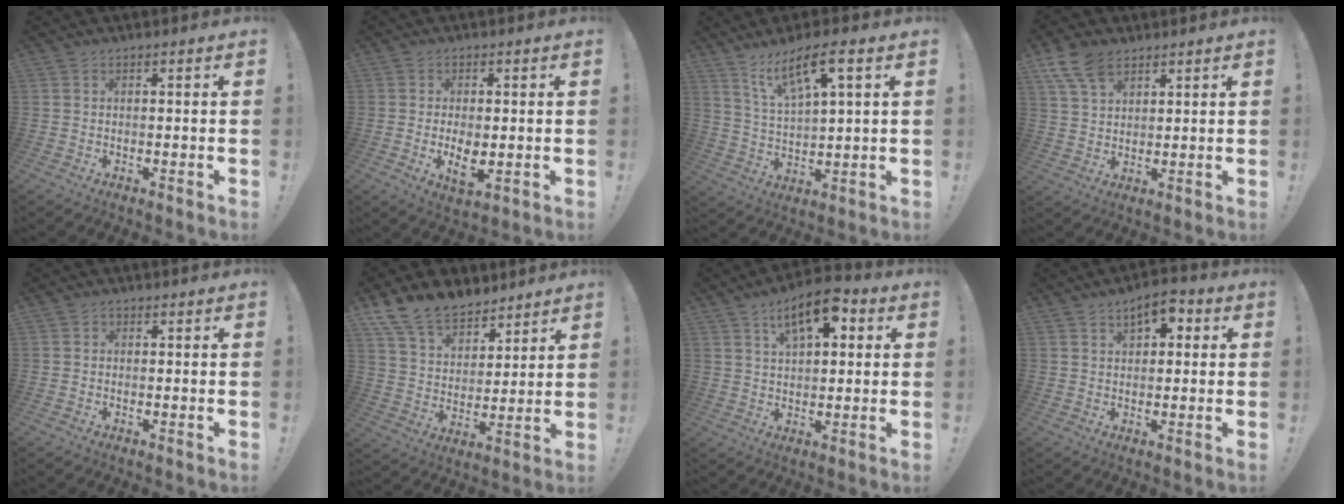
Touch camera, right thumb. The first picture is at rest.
{"total": 6.3, "force": [-0.5, 3.1, 5.4], "torque": [-0.086, -0.014, -0.009]}
{"total": 10.6, "force": [6.3, 2.5, 8.2], "torque": [-0.143, -0.026, 0.107]}
{"total": 9.2, "force": [5.9, 5.2, 4.9], "torque": [-0.093, -0.018, 0.116]}
{"total": 0.7, "force": [-0.3, 0.6, 0.1], "torque": [-0.006, 0.004, -0.004]}
{"total": 13.9, "force": [10.8, 7.6, 4.2], "torque": [-0.084, -0.080, 0.208]}
{"total": 11.1, "force": [5.1, 5.2, 8.3], "torque": [-0.124, -0.014, 0.088]}
{"total": 5.9, "force": [2.8, 3.5, 3.7], "torque": [-0.040, -0.009, 0.044]}